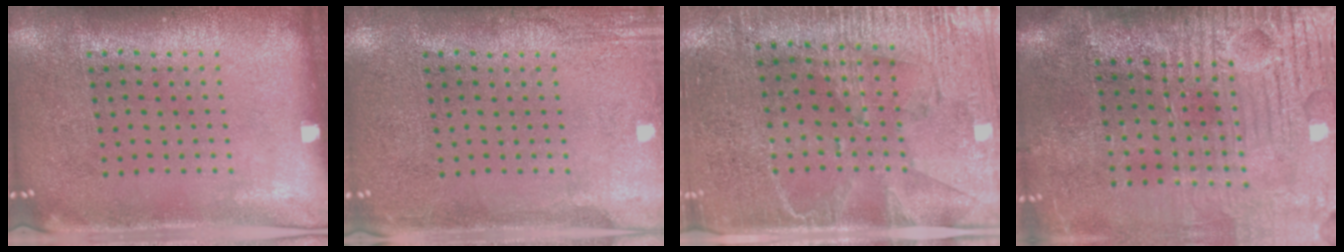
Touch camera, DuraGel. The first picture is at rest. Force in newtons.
{"total": 2.2, "press": 2.2, "slide": 0.4}
{"total": 3.0, "press": 2.8, "slide": 1.2}
{"total": 4.6, "press": 4.0, "slide": 2.2}